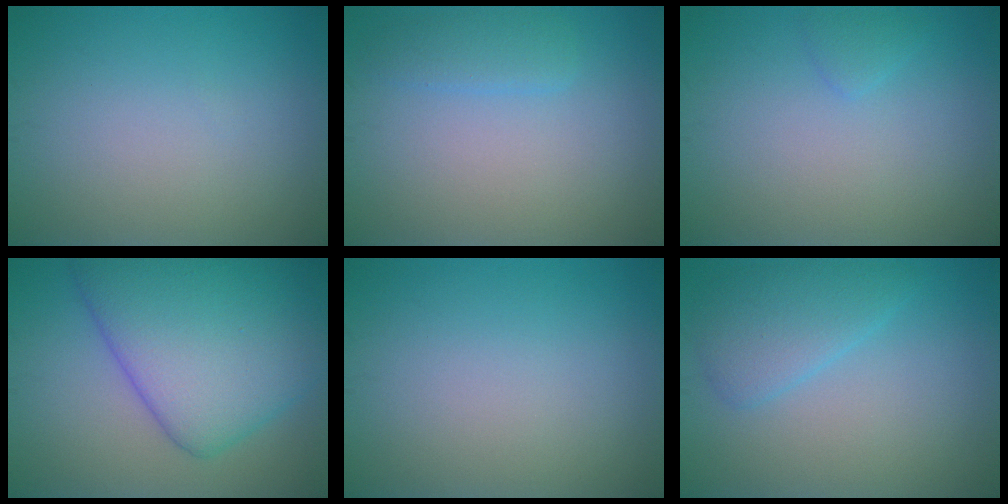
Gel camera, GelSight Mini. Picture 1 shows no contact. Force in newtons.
{"total": 1.8, "press": 1.8, "slide": 0.2}
{"total": 0.9, "press": 0.9, "slide": 0.1}
{"total": 11.1, "press": 11.1, "slide": 0.3}
{"total": 0.0}
{"total": 3.3, "press": 3.3, "slide": 0.2}